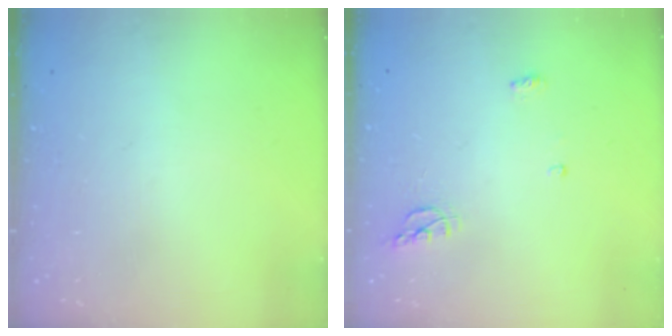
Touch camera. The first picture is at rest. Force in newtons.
{"total": 5.6, "press": 5.6, "slide": 0.7}